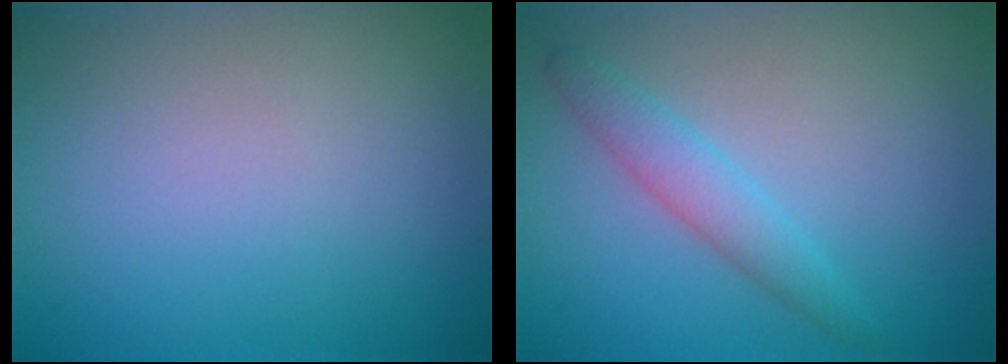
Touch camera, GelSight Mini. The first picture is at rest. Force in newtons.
{"total": 2.5, "press": 2.5, "slide": 0.1}